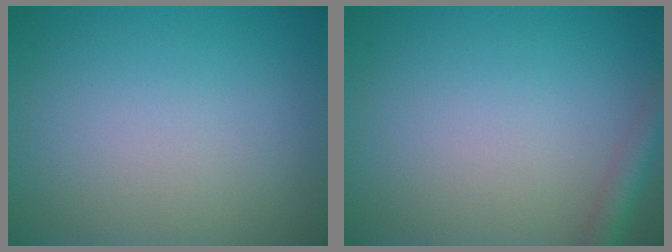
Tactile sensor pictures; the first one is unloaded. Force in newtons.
{"total": 2.4, "press": 2.4, "slide": 0.1}